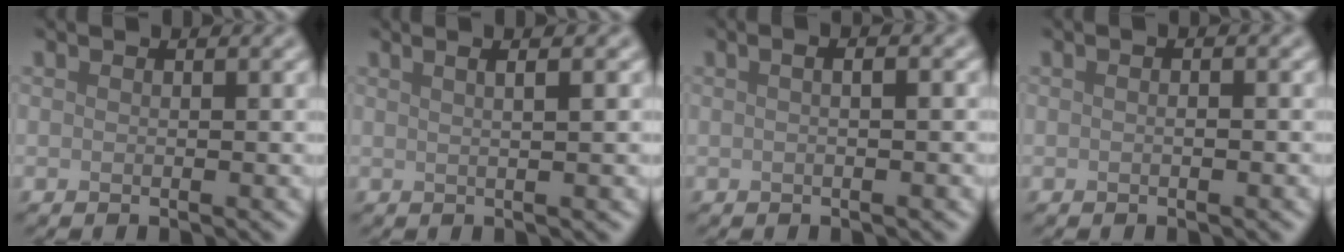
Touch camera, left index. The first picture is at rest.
{"total": 3.9, "force": [1.5, 1.6, 3.2], "torque": [-0.021, 0.023, -0.014]}
{"total": 3.5, "force": [0.9, 1.7, 3.0], "torque": [-0.006, 0.014, -0.013]}
{"total": 1.0, "force": [0.2, 0.4, 0.9], "torque": [-0.004, -0.010, -0.002]}